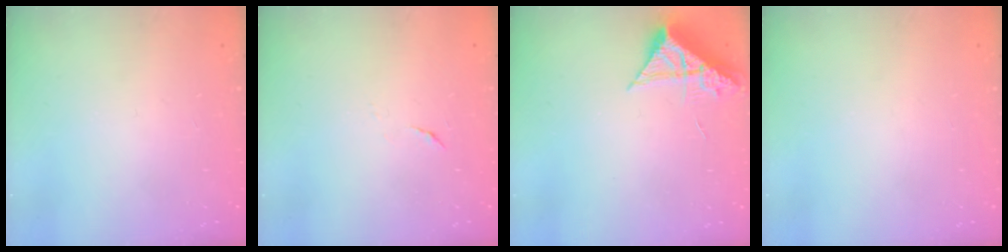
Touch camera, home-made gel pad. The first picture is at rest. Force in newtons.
{"total": 3.9, "press": 3.9, "slide": 0.4}
{"total": 8.4, "press": 8.4, "slide": 0.8}
{"total": 0.0}